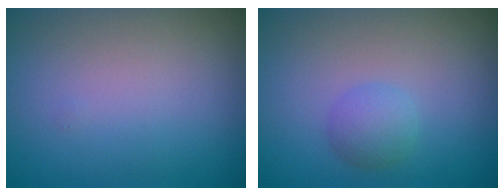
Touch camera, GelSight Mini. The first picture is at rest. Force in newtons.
{"total": 1.9, "press": 1.9, "slide": 0.1}